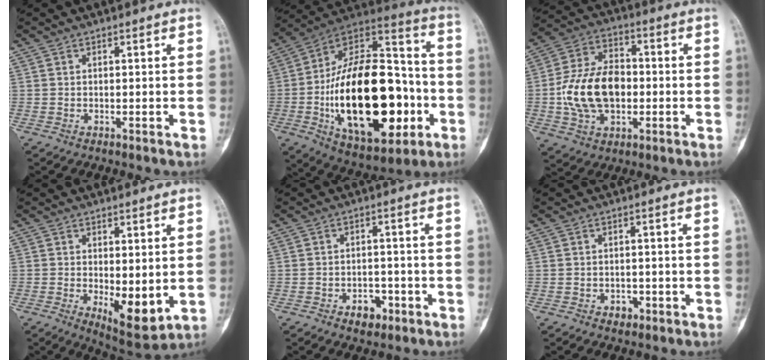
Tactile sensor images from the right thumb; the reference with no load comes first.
{"total": 35.4, "force": [-7.1, 18.2, 29.5], "torque": [-0.501, 0.019, -0.103]}
{"total": 15.7, "force": [-1.6, 10.4, 11.7], "torque": [-0.206, 0.025, -0.026]}
{"total": 8.2, "force": [-0.9, 3.5, 7.4], "torque": [-0.097, -0.024, -0.002]}
{"total": 4.1, "force": [-2.1, 2.8, 2.2], "torque": [-0.012, 0.016, -0.027]}
{"total": 2.0, "force": [-0.9, 1.6, 0.9], "torque": [-0.003, 0.005, -0.008]}